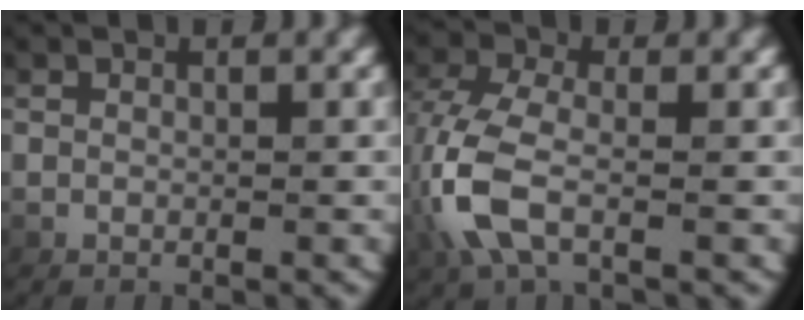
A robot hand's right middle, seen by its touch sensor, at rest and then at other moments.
{"total": 4.5, "force": [-0.5, 2.1, 3.9], "torque": [-0.116, -0.009, 0.000]}